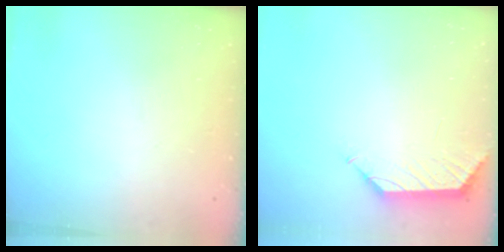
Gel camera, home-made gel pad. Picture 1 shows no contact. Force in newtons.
{"total": 1.5, "press": 1.3, "slide": 0.6}